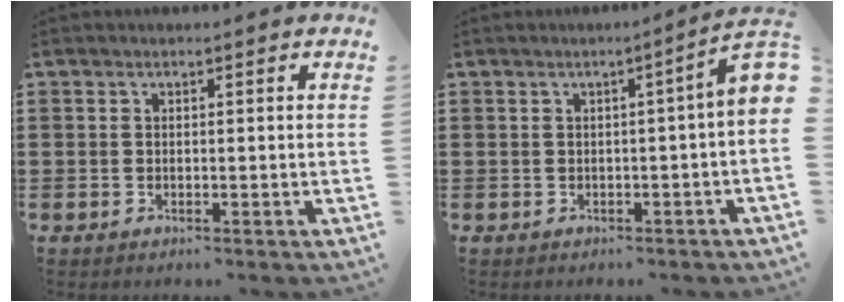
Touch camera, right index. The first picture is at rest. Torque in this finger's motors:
{"motor_torque": [1.35, -0.50, 0.25, 0.13]}